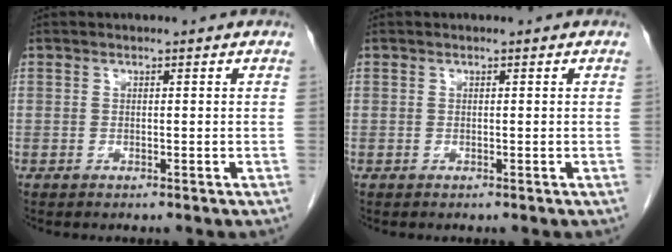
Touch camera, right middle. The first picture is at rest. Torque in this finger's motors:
{"motor_torque": [0.00, 0.00, 0.00, 0.00]}